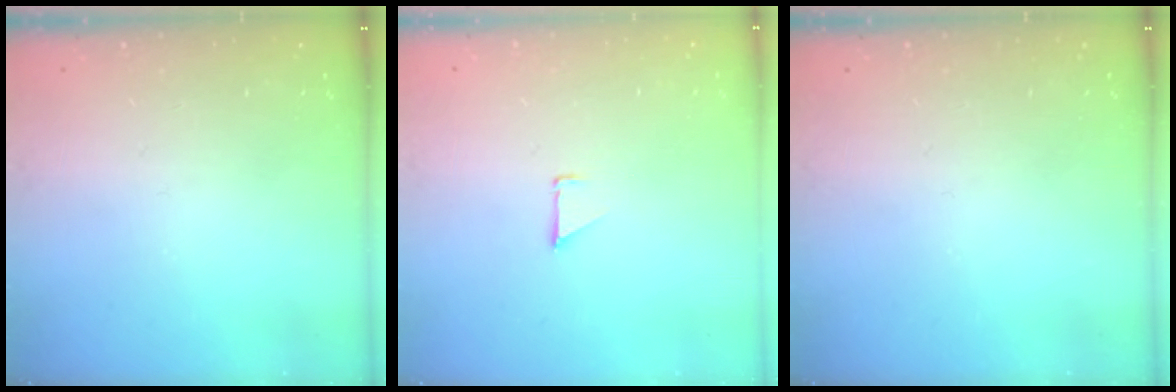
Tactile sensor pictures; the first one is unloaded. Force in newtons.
{"total": 0.9, "press": 0.8, "slide": 0.1}
{"total": 0.0}